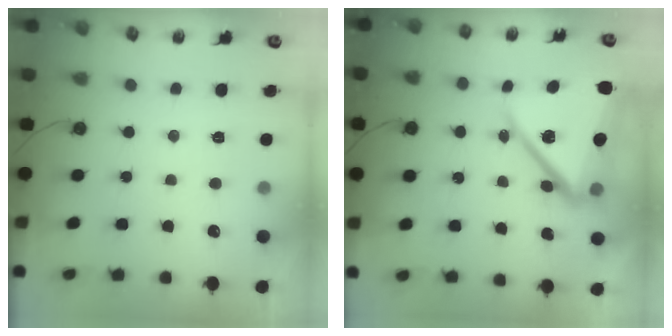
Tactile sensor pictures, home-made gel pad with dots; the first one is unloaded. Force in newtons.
{"total": 20.4, "press": 20.3, "slide": 1.5}